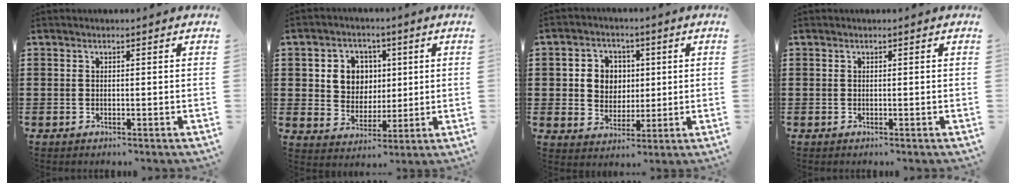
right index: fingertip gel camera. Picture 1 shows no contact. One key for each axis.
{"total": 6.3, "fx": 1.3, "fy": 5.8, "fz": 2.0, "tx": -0.060, "ty": 0.017, "tz": 0.021}
{"total": 5.7, "fx": 0.7, "fy": 5.3, "fz": 1.9, "tx": -0.052, "ty": 0.017, "tz": 0.010}
{"total": 0.0}